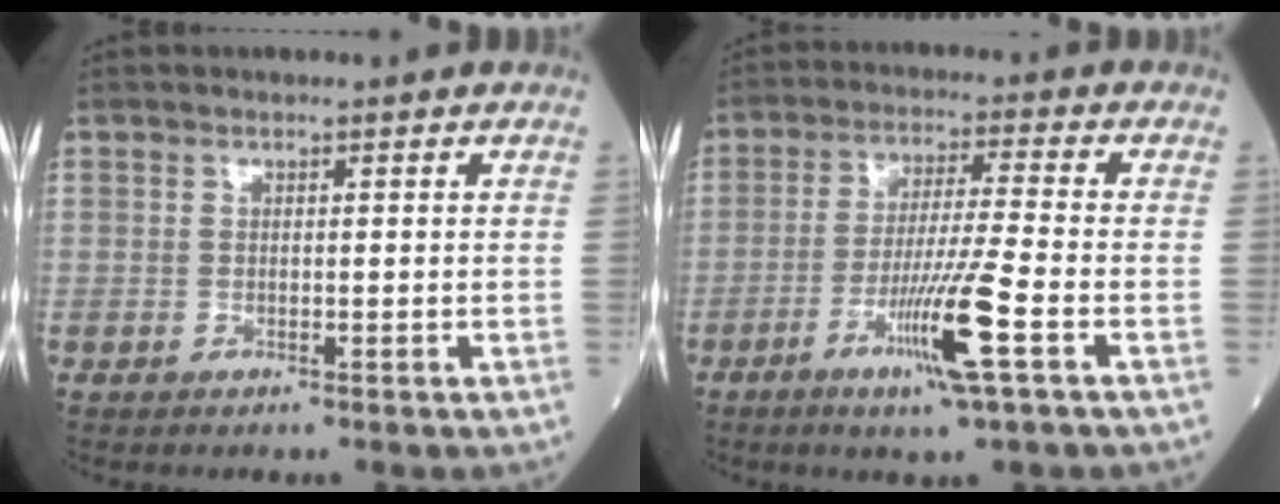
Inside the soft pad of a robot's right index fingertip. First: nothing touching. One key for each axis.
{"total": 10.0, "fx": -4.4, "fy": -0.9, "fz": 9.0, "tx": -0.166, "ty": -0.018, "tz": -0.082}